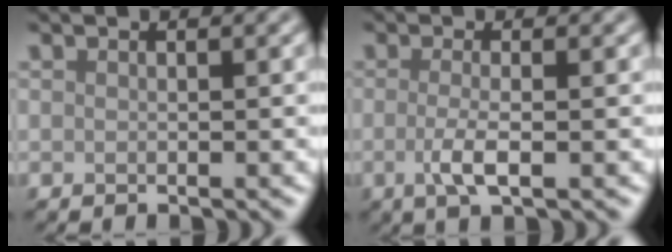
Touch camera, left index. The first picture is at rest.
{"total": 2.8, "force": [-0.5, 0.8, 2.6], "torque": [-0.053, -0.005, -0.014]}